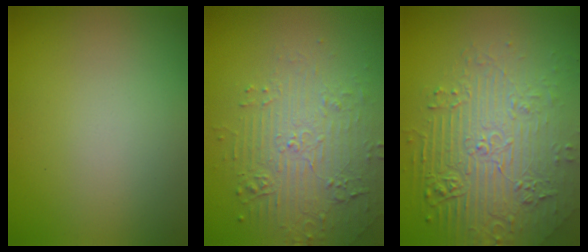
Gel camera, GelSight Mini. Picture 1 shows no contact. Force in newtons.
{"total": 4.9, "press": 3.6, "slide": 3.4}
{"total": 7.5, "press": 5.5, "slide": 5.1}